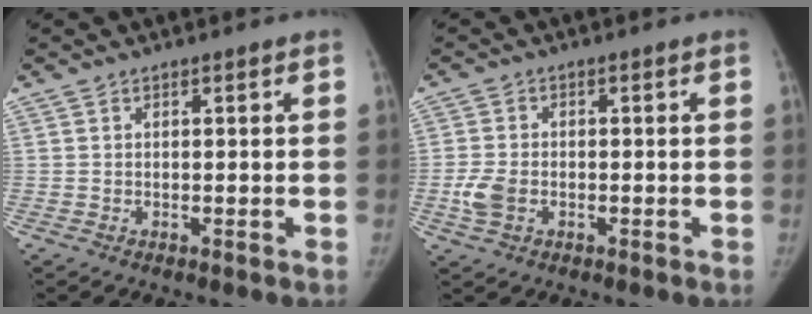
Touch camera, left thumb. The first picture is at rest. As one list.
[{"total": 4.4, "force": [-1.2, 3.0, 2.9], "torque": [-0.067, 0.004, -0.024]}]